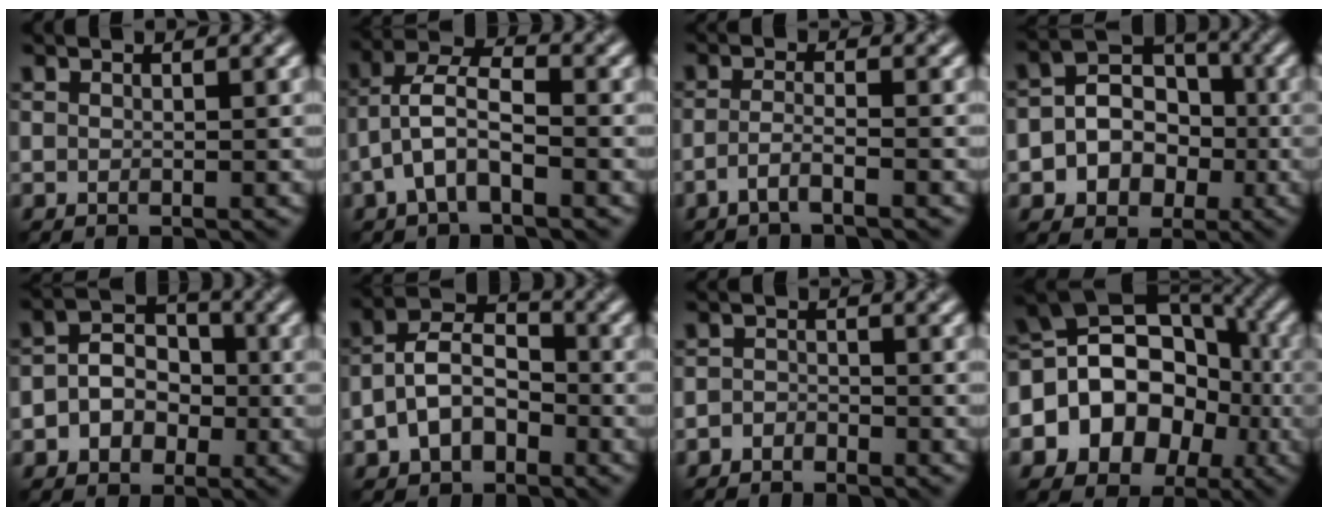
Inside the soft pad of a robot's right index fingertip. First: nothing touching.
{"total": 3.9, "force": [-1.5, 1.6, 3.3], "torque": [-0.066, 0.024, -0.037]}
{"total": 1.8, "force": [-1.2, 0.2, 1.3], "torque": [-0.029, 0.007, -0.038]}
{"total": 5.5, "force": [-0.9, 4.8, 2.6], "torque": [-0.023, 0.014, -0.033]}
{"total": 3.9, "force": [-0.8, 3.2, 2.0], "torque": [-0.027, 0.014, -0.022]}
{"total": 5.0, "force": [-1.6, 3.4, 3.4], "torque": [-0.066, 0.018, -0.040]}
{"total": 1.3, "force": [-1.2, 0.5, 0.0], "torque": [-0.002, 0.007, -0.032]}
{"total": 12.2, "force": [-1.5, 10.1, 6.6], "torque": [-0.112, 0.035, -0.048]}